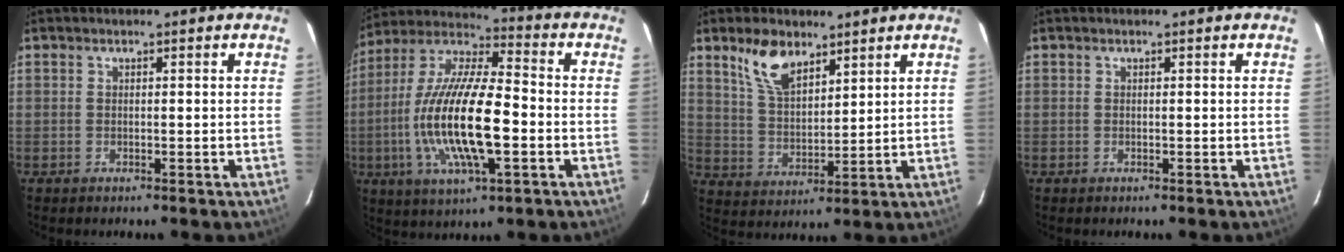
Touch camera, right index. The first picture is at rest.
{"total": 19.4, "force": [-3.8, 5.5, 18.2], "torque": [-0.360, -0.007, -0.078]}
{"total": 9.2, "force": [6.1, 4.4, 5.4], "torque": [-0.099, 0.011, 0.124]}
{"total": 0.0}